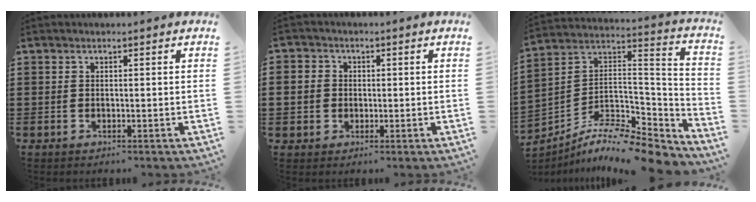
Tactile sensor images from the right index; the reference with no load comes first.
{"total": 3.0, "force": [-0.1, 2.9, 0.6], "torque": [-0.023, 0.011, -0.005]}
{"total": 9.7, "force": [-8.5, 1.8, 4.2], "torque": [-0.070, 0.006, -0.168]}